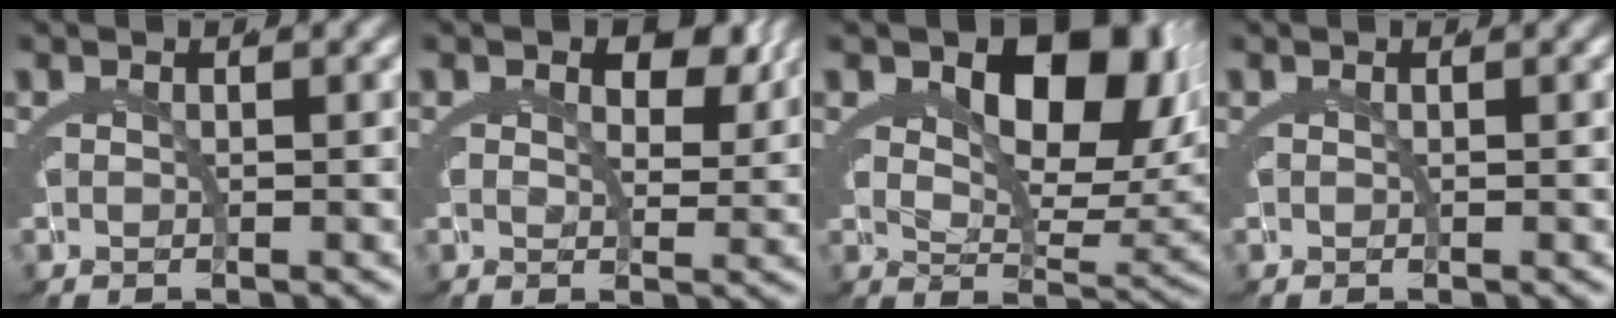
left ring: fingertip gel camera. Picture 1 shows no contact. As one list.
[{"total": 3.4, "force": [1.5, 2.3, 2.0], "torque": [-0.025, -0.016, 0.023]}, {"total": 8.6, "force": [3.9, 4.6, 6.2], "torque": [-0.097, -0.008, 0.064]}, {"total": 0.0}]